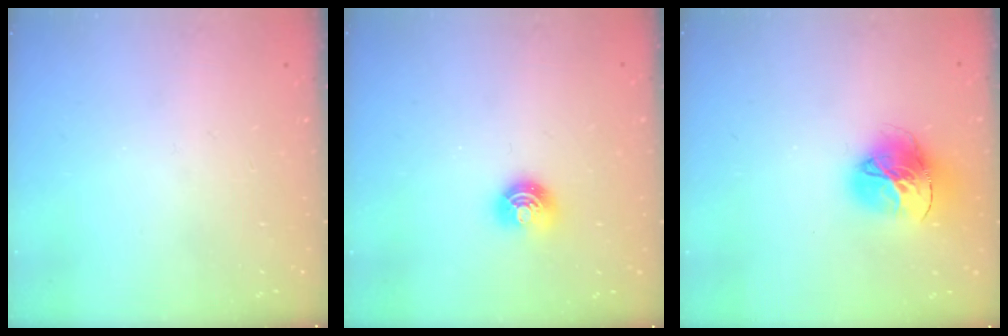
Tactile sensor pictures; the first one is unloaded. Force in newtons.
{"total": 6.6, "press": 6.6, "slide": 0.5}
{"total": 16.7, "press": 16.6, "slide": 1.8}